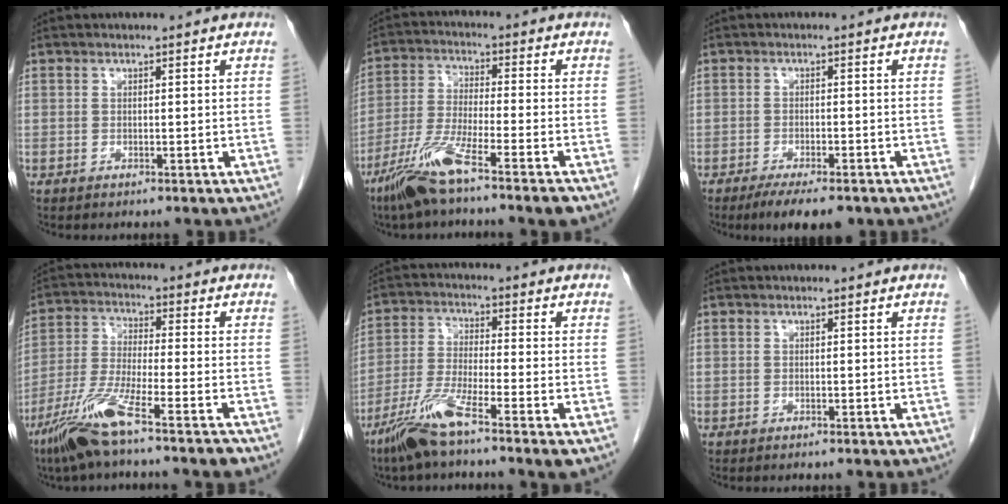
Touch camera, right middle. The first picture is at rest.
{"total": 10.2, "force": [-6.8, -0.3, 7.6], "torque": [-0.161, -0.025, -0.135]}
{"total": 6.9, "force": [-4.9, 1.9, 4.4], "torque": [-0.059, -0.010, -0.072]}
{"total": 11.0, "force": [-7.4, -0.2, 8.2], "torque": [-0.173, -0.027, -0.145]}
{"total": 9.2, "force": [-6.0, -0.3, 6.9], "torque": [-0.147, -0.023, -0.122]}
{"total": 0.0}